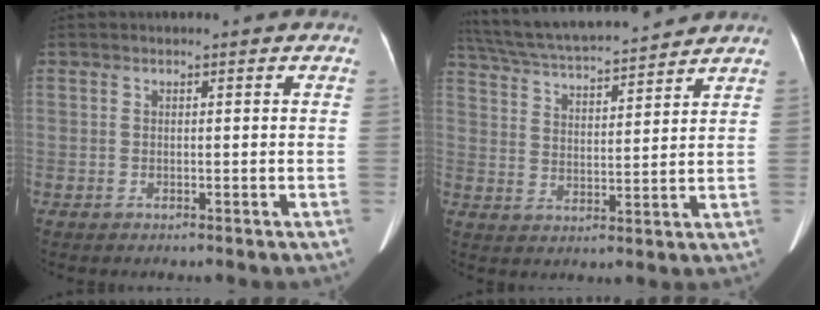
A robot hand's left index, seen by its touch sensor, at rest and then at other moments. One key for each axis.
{"total": 16.1, "fx": 14.8, "fy": 1.4, "fz": 6.3, "tx": -0.120, "ty": 0.022, "tz": 0.241}